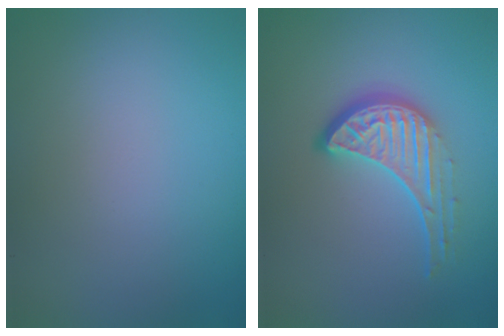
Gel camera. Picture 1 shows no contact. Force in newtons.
{"total": 4.6, "press": 3.3, "slide": 3.2}